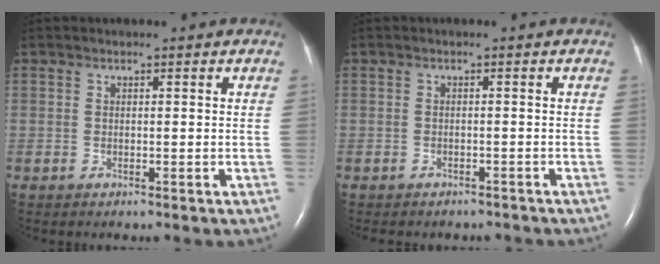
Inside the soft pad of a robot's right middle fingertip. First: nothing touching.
{"total": 5.5, "force": [-4.9, 2.1, 1.4], "torque": [-0.015, 0.004, -0.055]}